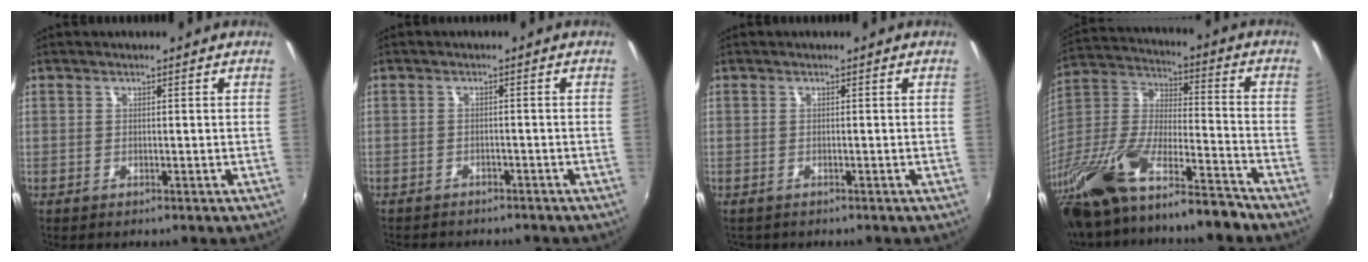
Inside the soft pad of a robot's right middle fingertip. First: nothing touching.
{"total": 5.1, "force": [-4.7, 1.6, 1.5], "torque": [-0.041, -0.012, -0.068]}
{"total": 0.6, "force": [-0.6, 0.3, 0.1], "torque": [-0.006, 0.000, -0.007]}
{"total": 23.5, "force": [-17.5, 4.7, 15.0], "torque": [-0.297, -0.043, -0.310]}